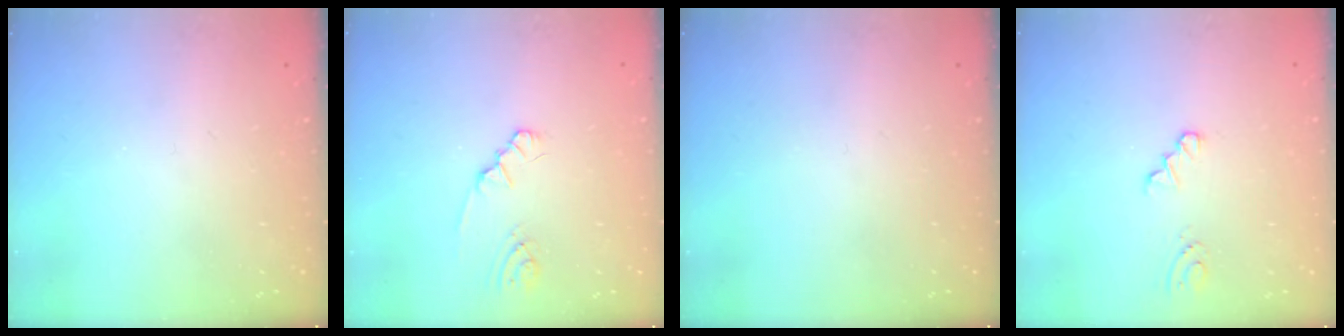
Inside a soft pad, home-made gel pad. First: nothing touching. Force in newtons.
{"total": 1.7, "press": 1.6, "slide": 0.3}
{"total": 0.0}
{"total": 0.0}